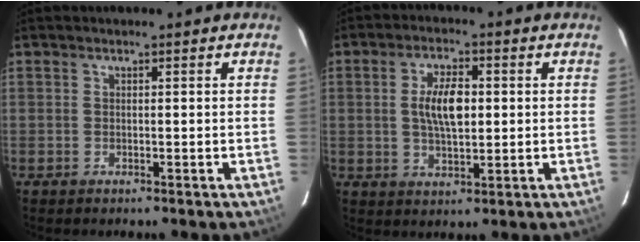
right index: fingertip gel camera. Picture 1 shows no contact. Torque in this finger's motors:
{"motor_torque": [0.21, 0.12, 0.42, 0.12]}